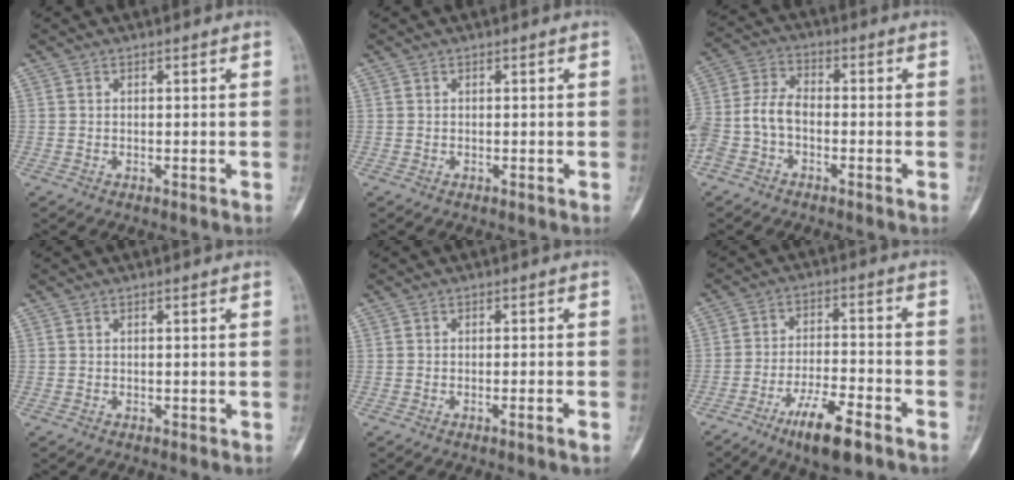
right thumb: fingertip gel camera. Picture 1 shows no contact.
{"total": 0.0}
{"total": 8.8, "force": [-2.5, 5.6, 6.3], "torque": [-0.138, 0.029, -0.055]}
{"total": 0.0}
{"total": 1.7, "force": [-0.9, 0.0, 1.4], "torque": [-0.028, 0.000, -0.014]}
{"total": 10.9, "force": [-6.9, 3.1, 7.9], "torque": [-0.138, 0.034, -0.113]}